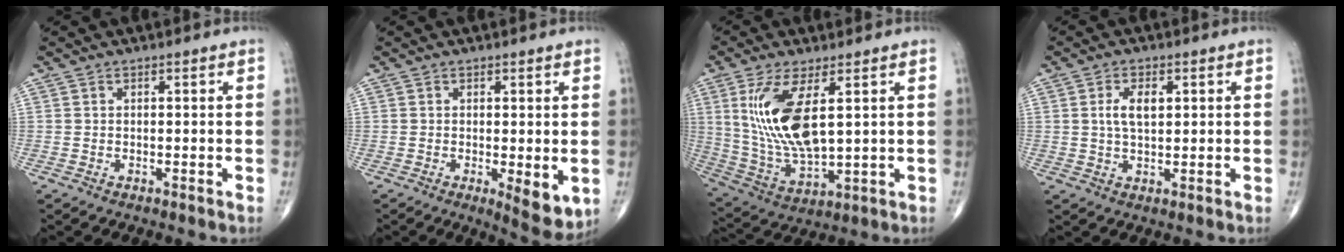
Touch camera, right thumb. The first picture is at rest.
{"total": 6.0, "force": [-0.9, 2.1, 5.5], "torque": [-0.070, -0.017, -0.009]}
{"total": 15.0, "force": [3.8, 5.8, 13.4], "torque": [-0.278, -0.026, 0.089]}
{"total": 4.6, "force": [1.1, 2.3, 3.9], "torque": [-0.073, -0.002, 0.020]}